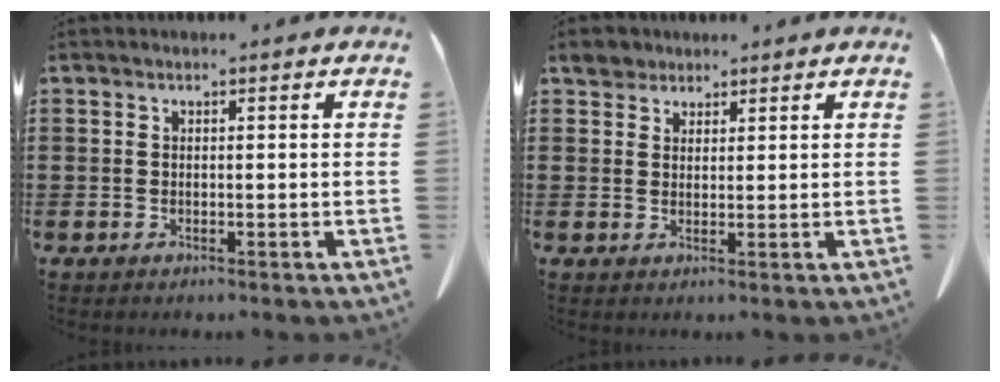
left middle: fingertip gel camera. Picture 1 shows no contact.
{"total": 2.9, "force": [2.4, 1.6, 0.6], "torque": [-0.013, 0.006, 0.045]}